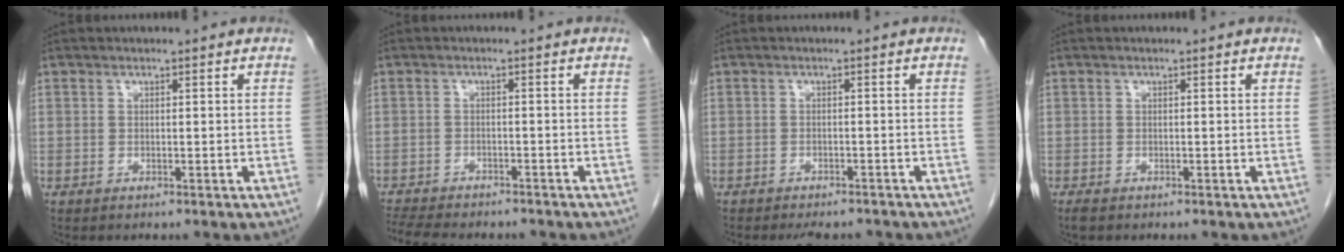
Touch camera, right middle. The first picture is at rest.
{"total": 11.5, "force": [-10.0, 3.0, 4.7], "torque": [-0.093, -0.006, -0.140]}
{"total": 5.5, "force": [-5.0, 1.7, 1.6], "torque": [-0.017, -0.005, -0.063]}
{"total": 0.9, "force": [-0.6, 0.4, 0.5], "torque": [-0.014, -0.003, -0.008]}